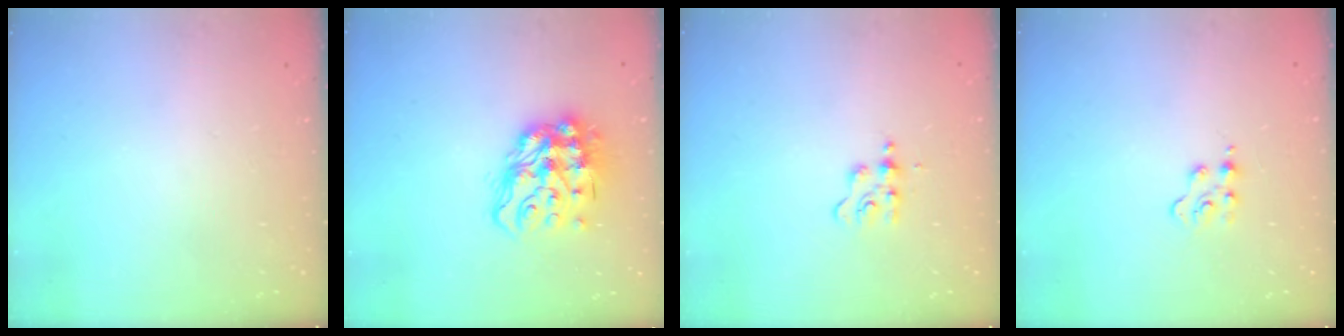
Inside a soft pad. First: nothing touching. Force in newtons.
{"total": 15.1, "press": 15.0, "slide": 1.7}
{"total": 4.4, "press": 4.3, "slide": 0.9}
{"total": 2.2, "press": 2.2, "slide": 0.5}